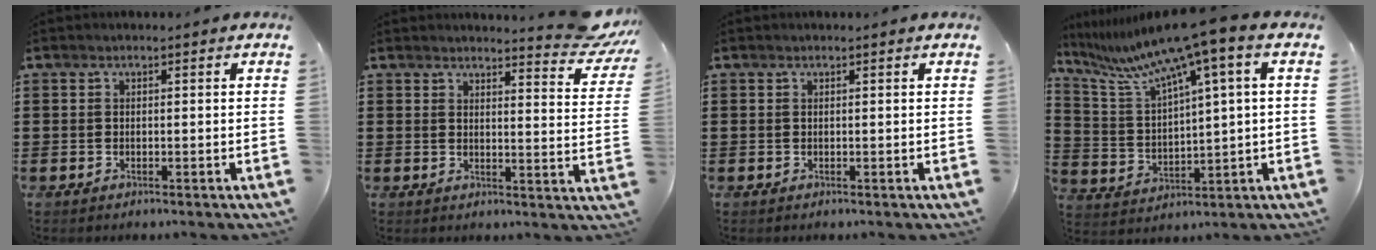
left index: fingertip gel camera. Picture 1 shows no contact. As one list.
[{"total": 5.7, "force": [5.2, 0.3, 2.4], "torque": [-0.033, -0.035, 0.087]}, {"total": 0.0}, {"total": 8.8, "force": [6.2, -0.2, 6.2], "torque": [-0.155, -0.047, 0.093]}]